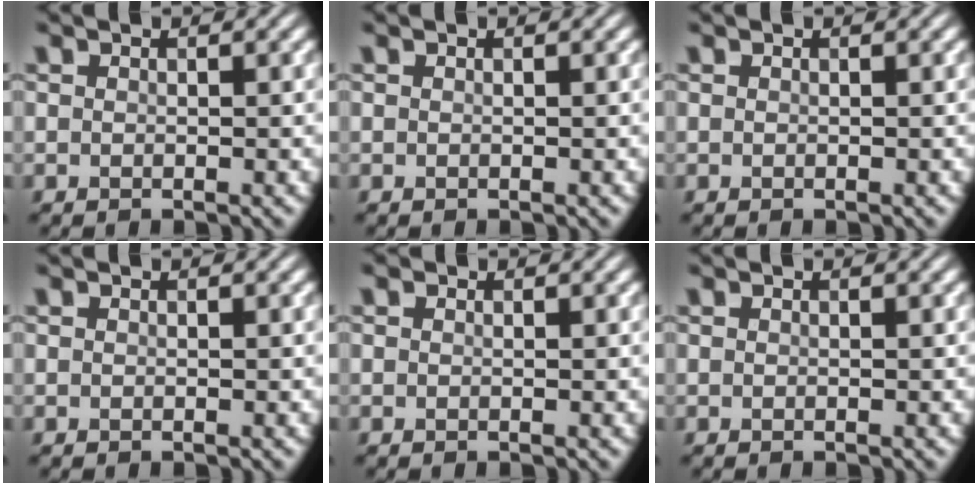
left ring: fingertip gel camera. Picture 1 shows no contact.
{"total": 0.0}
{"total": 0.0}
{"total": 0.0}
{"total": 0.0}
{"total": 0.0}